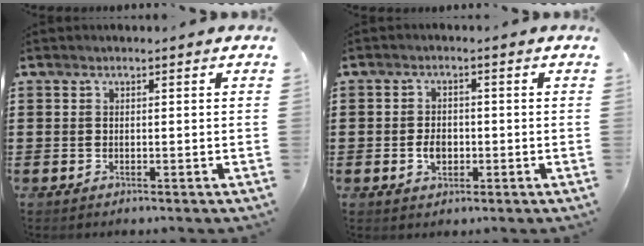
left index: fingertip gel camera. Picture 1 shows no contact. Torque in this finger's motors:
{"motor_torque": [1.07, 1.07, 0.13, 0.05]}